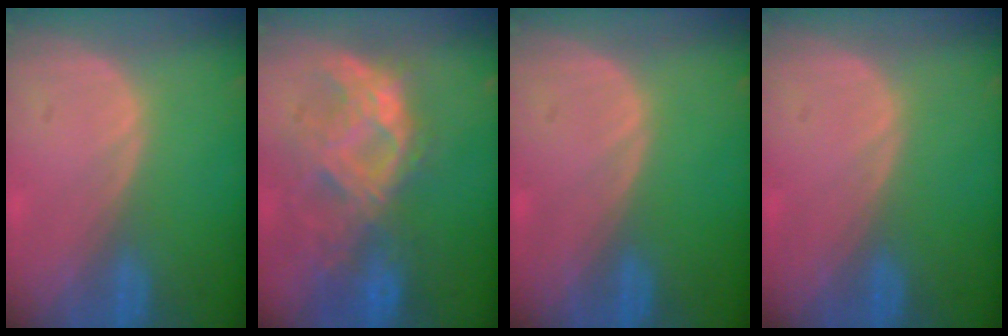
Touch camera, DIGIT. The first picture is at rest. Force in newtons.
{"total": 9.7, "press": 8.9, "slide": 3.9}
{"total": 0.0}
{"total": 0.0}